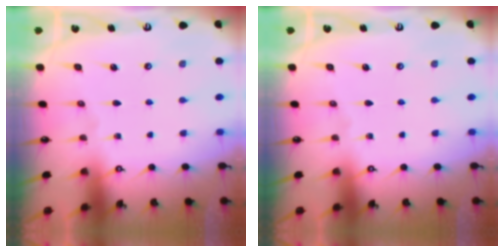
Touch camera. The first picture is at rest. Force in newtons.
{"total": 0.0}